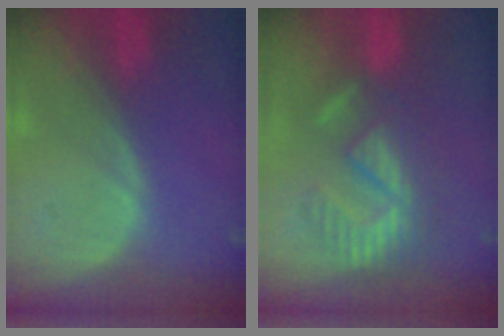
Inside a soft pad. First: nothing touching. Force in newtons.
{"total": 9.4, "press": 8.2, "slide": 4.7}